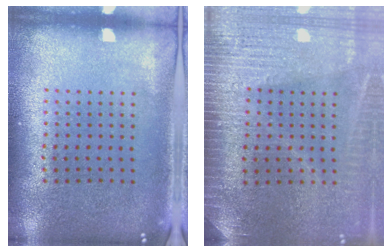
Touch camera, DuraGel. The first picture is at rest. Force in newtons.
{"total": 3.5, "press": 3.1, "slide": 1.7}